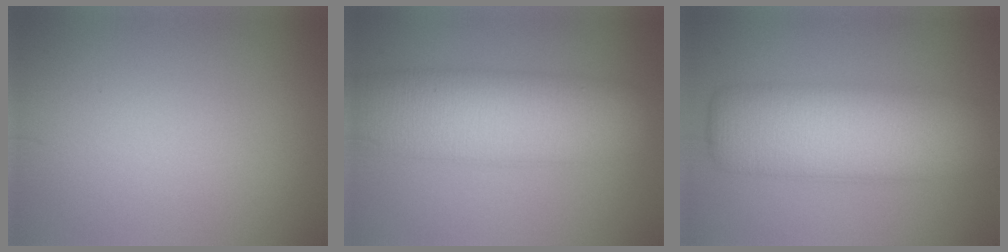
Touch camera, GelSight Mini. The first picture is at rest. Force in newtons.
{"total": 10.4, "press": 10.4, "slide": 0.3}
{"total": 10.9, "press": 10.9, "slide": 0.5}